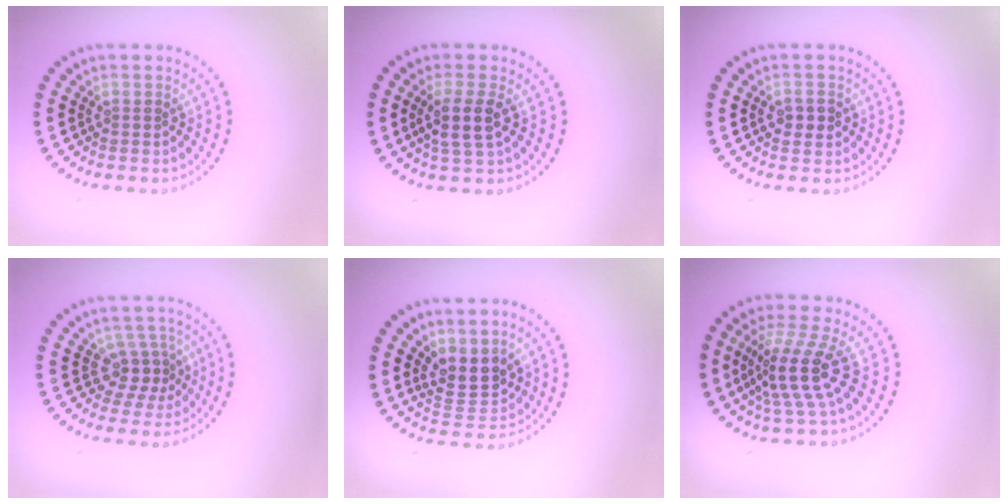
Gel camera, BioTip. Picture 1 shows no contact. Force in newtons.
{"total": 2.9, "press": 2.5, "slide": 1.4}
{"total": 2.0, "press": 2.0, "slide": 0.0}
{"total": 2.8, "press": 2.0, "slide": 1.9}
{"total": 3.2, "press": 2.7, "slide": 1.6}
{"total": 4.5, "press": 3.4, "slide": 3.0}